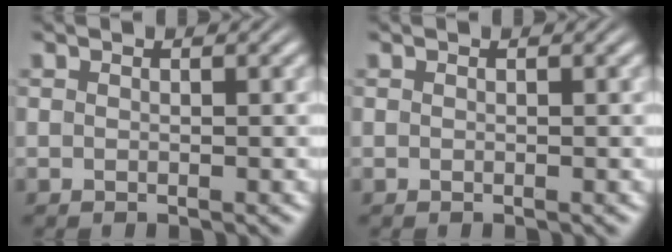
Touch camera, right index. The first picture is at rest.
{"total": 0.0}